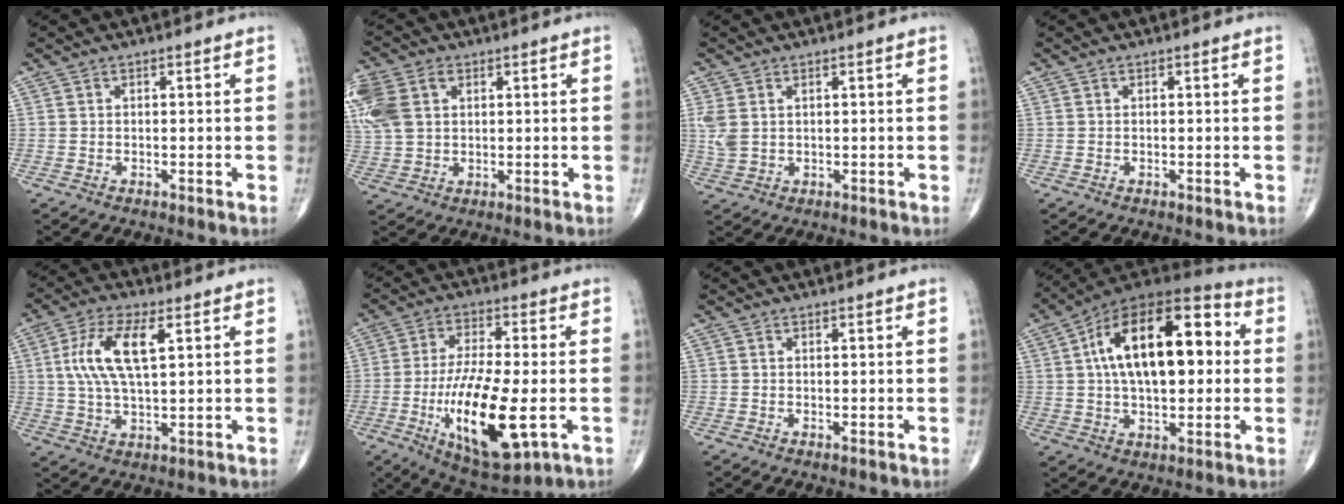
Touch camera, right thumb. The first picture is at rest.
{"total": 13.8, "force": [4.4, 9.9, 8.6], "torque": [-0.227, 0.017, 0.087]}
{"total": 3.9, "force": [1.0, 2.5, 2.8], "torque": [-0.077, 0.005, 0.028]}
{"total": 0.0}
{"total": 11.2, "force": [2.9, 4.4, 9.8], "torque": [-0.206, 0.001, 0.058]}
{"total": 17.8, "force": [-4.5, 5.8, 16.2], "torque": [-0.296, -0.005, -0.066]}
{"total": 0.0}
{"total": 22.5, "force": [3.6, 11.4, 19.1], "torque": [-0.293, 0.028, 0.047]}